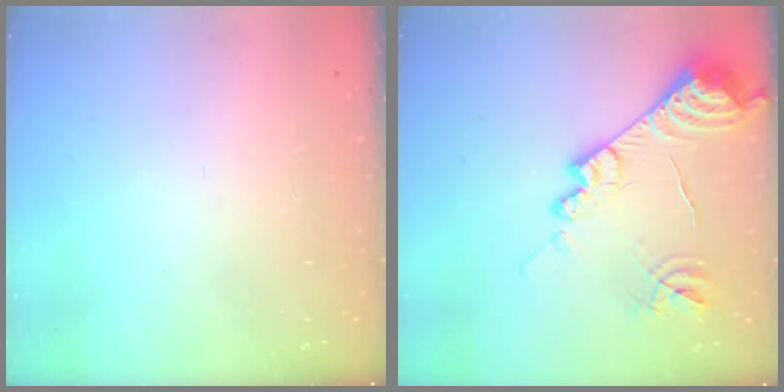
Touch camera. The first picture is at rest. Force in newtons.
{"total": 17.2, "press": 17.1, "slide": 1.6}